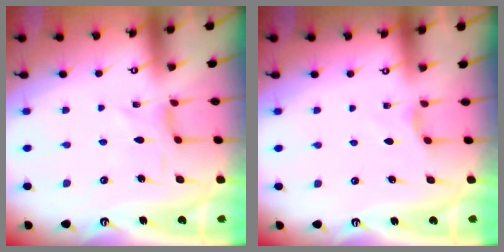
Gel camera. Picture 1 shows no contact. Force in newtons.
{"total": 2.0, "press": 2.0, "slide": 0.3}